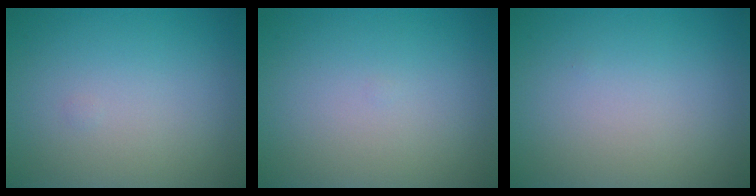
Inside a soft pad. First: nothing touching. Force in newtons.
{"total": 0.0}
{"total": 0.0}